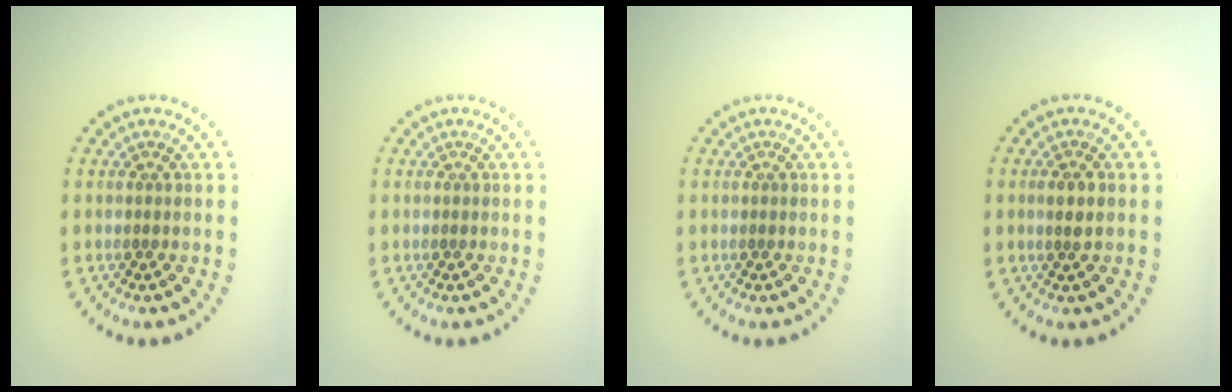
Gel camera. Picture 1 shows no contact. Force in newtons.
{"total": 0.0}
{"total": 0.0}
{"total": 1.4, "press": 1.2, "slide": 0.7}